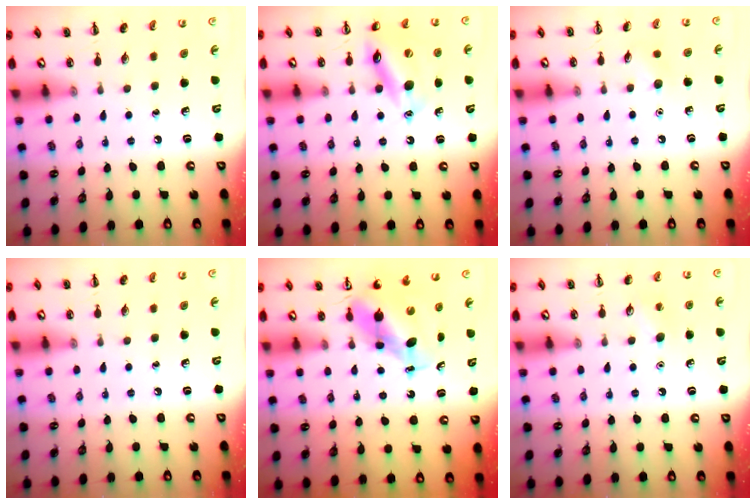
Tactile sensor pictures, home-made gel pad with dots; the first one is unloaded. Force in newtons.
{"total": 15.1, "press": 14.8, "slide": 2.8}
{"total": 5.6, "press": 5.4, "slide": 1.6}
{"total": 0.0}
{"total": 5.8, "press": 5.6, "slide": 1.4}
{"total": 6.4, "press": 6.1, "slide": 1.9}